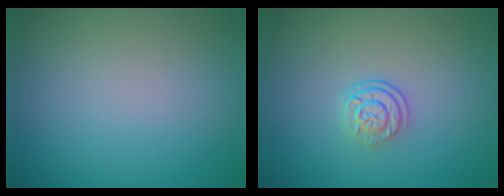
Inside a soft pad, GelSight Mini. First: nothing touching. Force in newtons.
{"total": 2.4, "press": 1.8, "slide": 1.6}